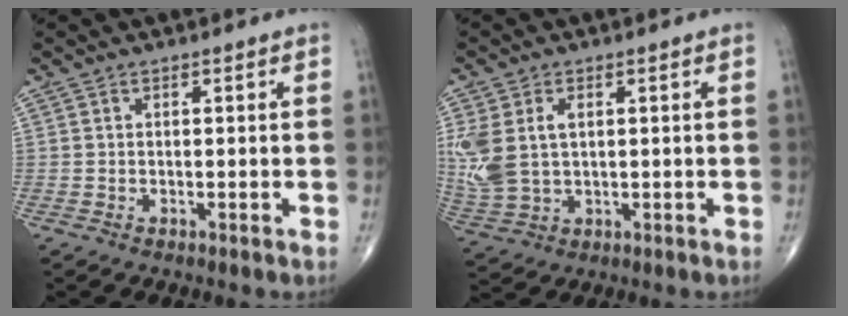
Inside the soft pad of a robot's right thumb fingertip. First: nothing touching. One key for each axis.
{"total": 10.2, "fx": 1.9, "fy": 6.7, "fz": 7.5, "tx": -0.177, "ty": 0.005, "tz": 0.050}